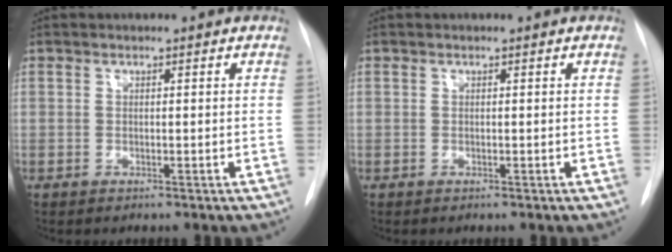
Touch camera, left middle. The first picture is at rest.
{"total": 0.0}